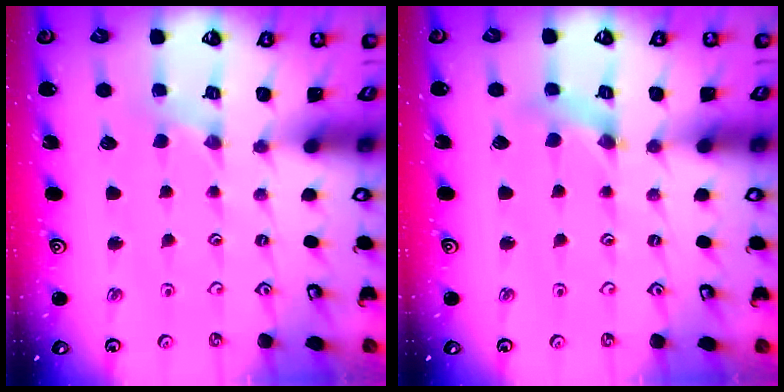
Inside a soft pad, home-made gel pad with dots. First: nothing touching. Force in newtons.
{"total": 2.1, "press": 2.1, "slide": 0.3}